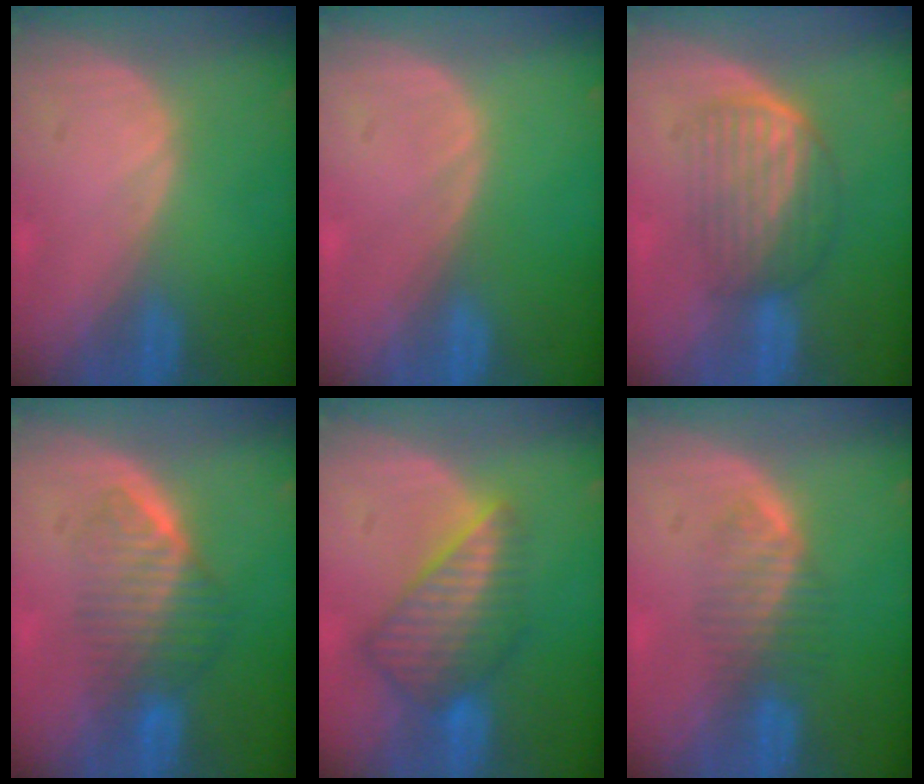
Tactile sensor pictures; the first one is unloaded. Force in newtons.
{"total": 0.0}
{"total": 6.9, "press": 6.0, "slide": 3.5}
{"total": 6.6, "press": 6.0, "slide": 2.8}
{"total": 8.1, "press": 7.2, "slide": 3.8}
{"total": 3.9, "press": 3.9, "slide": 0.8}